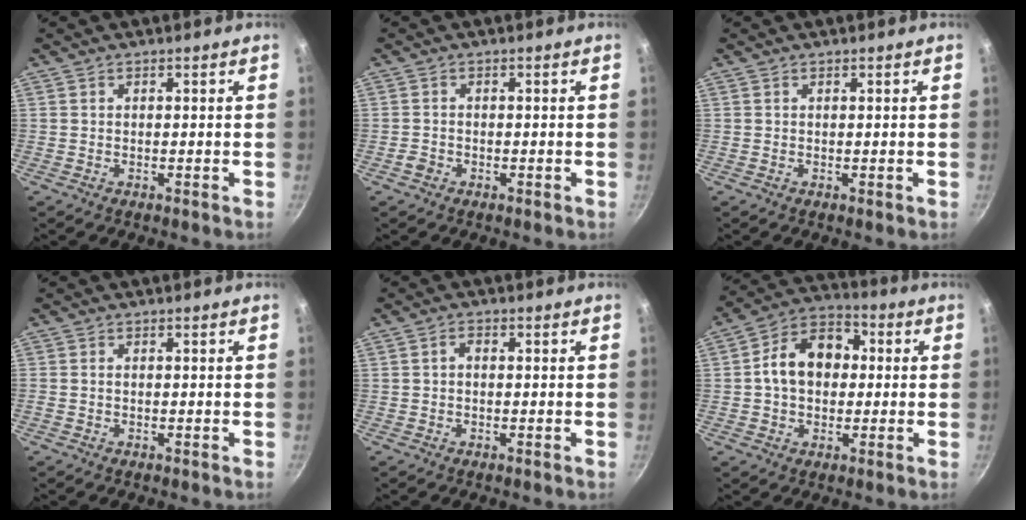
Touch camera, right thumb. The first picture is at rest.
{"total": 1.6, "force": [-0.9, 1.2, 0.6], "torque": [-0.010, 0.009, -0.016]}
{"total": 0.0}
{"total": 0.6, "force": [-0.1, 0.5, 0.4], "torque": [-0.007, 0.003, -0.003]}
{"total": 1.7, "force": [0.0, 1.2, 1.2], "torque": [-0.020, 0.008, -0.001]}
{"total": 12.8, "force": [1.0, 9.4, 8.6], "torque": [-0.108, 0.030, -0.004]}